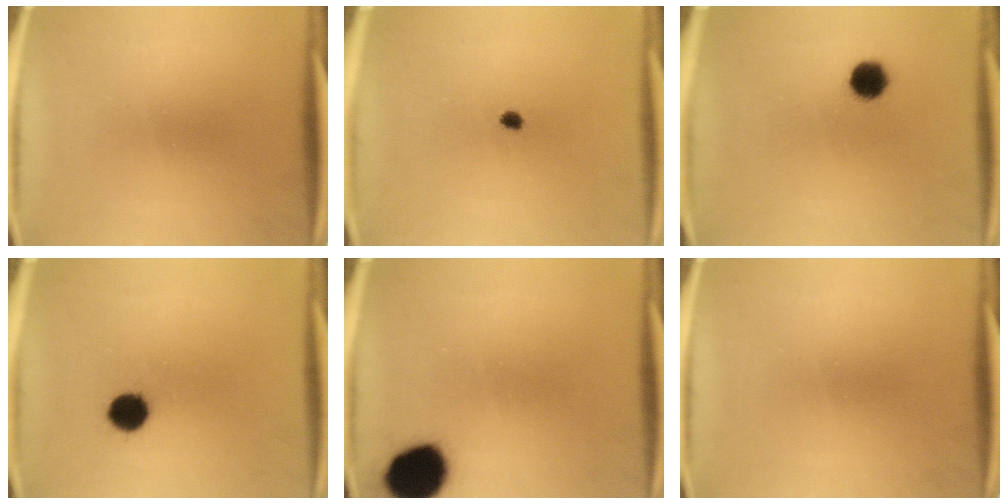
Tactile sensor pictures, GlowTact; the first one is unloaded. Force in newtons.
{"total": 1.5}
{"total": 5.5}
{"total": 5.9}
{"total": 12.9}
{"total": 0.0}